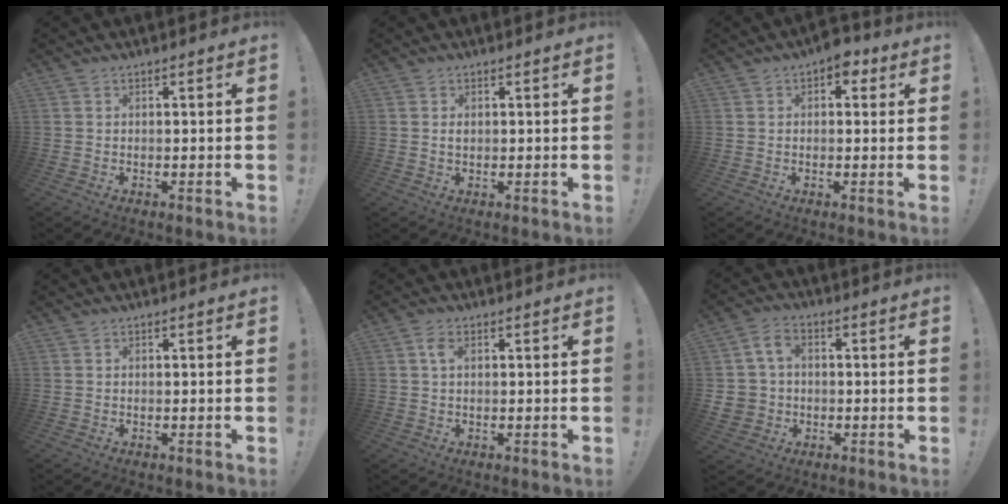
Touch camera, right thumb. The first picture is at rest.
{"total": 0.9, "force": [-0.1, 0.6, 0.7], "torque": [-0.014, 0.003, -0.002]}
{"total": 4.3, "force": [1.7, 2.9, 2.7], "torque": [-0.031, 0.000, 0.027]}
{"total": 0.0}
{"total": 2.6, "force": [0.7, 1.4, 2.1], "torque": [-0.039, 0.005, 0.010]}
{"total": 7.5, "force": [0.8, 6.4, 3.8], "torque": [-0.088, 0.008, 0.020]}